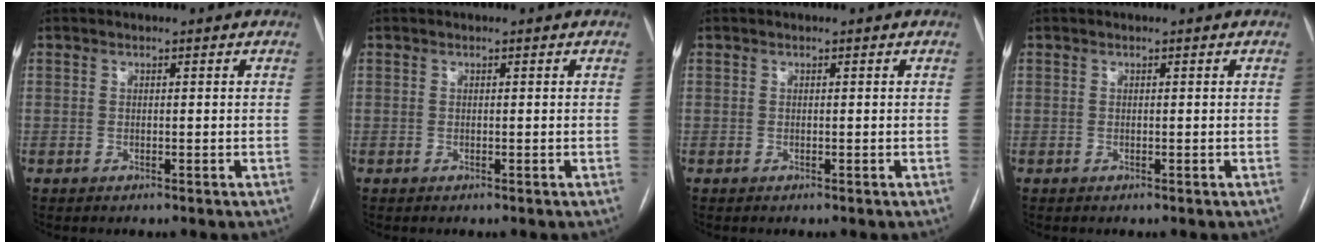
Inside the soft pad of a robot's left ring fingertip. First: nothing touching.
{"total": 0.0}
{"total": 0.0}
{"total": 0.0}